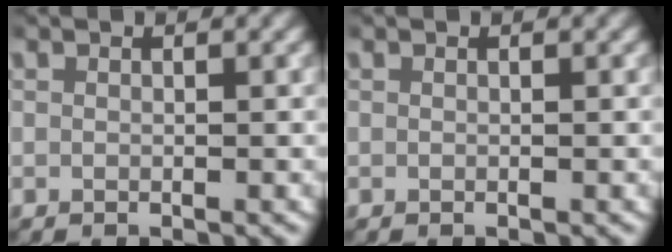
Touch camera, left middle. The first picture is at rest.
{"total": 0.0}